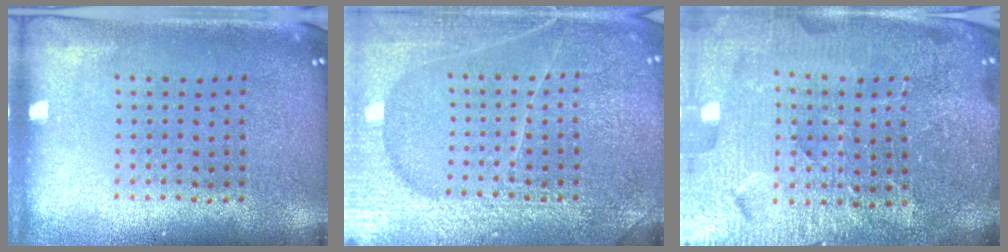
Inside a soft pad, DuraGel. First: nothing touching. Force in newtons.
{"total": 6.6, "press": 6.5, "slide": 0.8}
{"total": 5.6, "press": 5.1, "slide": 2.4}